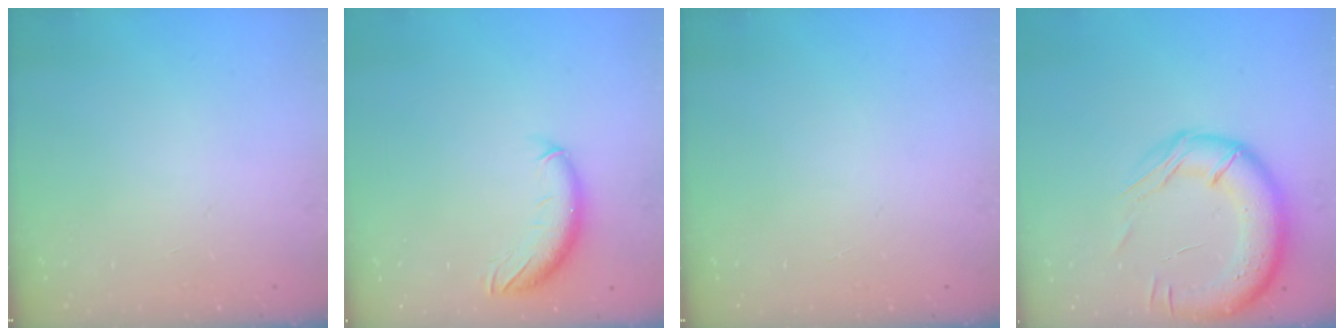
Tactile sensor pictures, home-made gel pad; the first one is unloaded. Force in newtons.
{"total": 10.2, "press": 10.0, "slide": 2.1}
{"total": 0.0}
{"total": 18.4, "press": 18.0, "slide": 3.7}